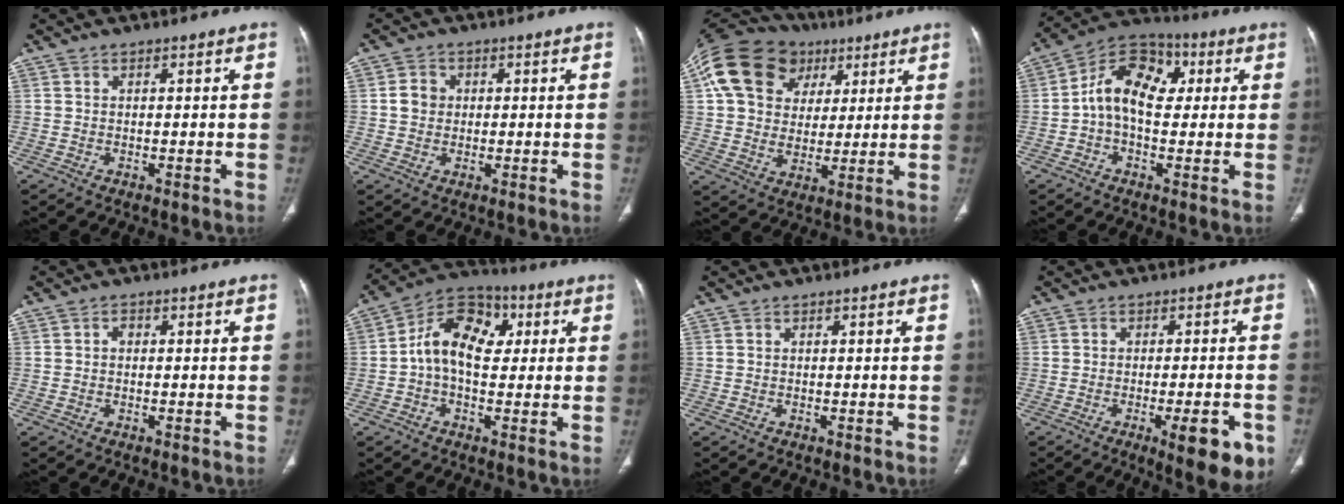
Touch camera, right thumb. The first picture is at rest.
{"total": 3.4, "force": [0.3, 3.1, 1.4], "torque": [-0.013, 0.006, 0.002]}
{"total": 20.1, "force": [7.5, 15.4, 10.6], "torque": [-0.191, 0.020, 0.130]}
{"total": 12.2, "force": [1.0, 8.2, 8.9], "torque": [-0.125, 0.032, 0.001]}
{"total": 1.1, "force": [0.0, 0.9, 0.7], "torque": [-0.003, 0.004, -0.006]}
{"total": 12.3, "force": [1.4, 8.3, 9.0], "torque": [-0.127, 0.028, 0.010]}
{"total": 0.0}
{"total": 10.0, "force": [-4.2, 2.6, 8.7], "torque": [-0.104, 0.000, -0.051]}